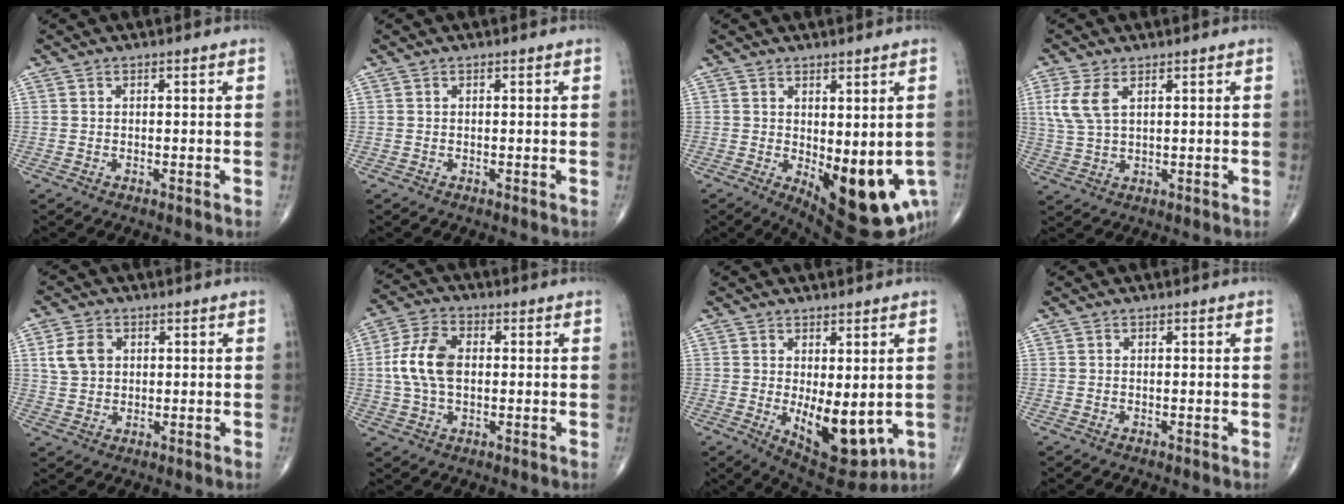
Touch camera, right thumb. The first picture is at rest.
{"total": 0.0}
{"total": 14.9, "force": [-3.7, 6.2, 13.0], "torque": [-0.152, -0.022, -0.030]}
{"total": 6.0, "force": [2.3, 3.0, 4.7], "torque": [-0.116, 0.002, 0.054]}
{"total": 5.7, "force": [1.6, 4.3, 3.4], "torque": [-0.054, -0.001, 0.030]}
{"total": 9.8, "force": [0.5, 6.0, 7.7], "torque": [-0.159, 0.015, 0.007]}
{"total": 11.6, "force": [-1.5, 5.5, 10.2], "torque": [-0.125, -0.025, -0.001]}
{"total": 0.0}